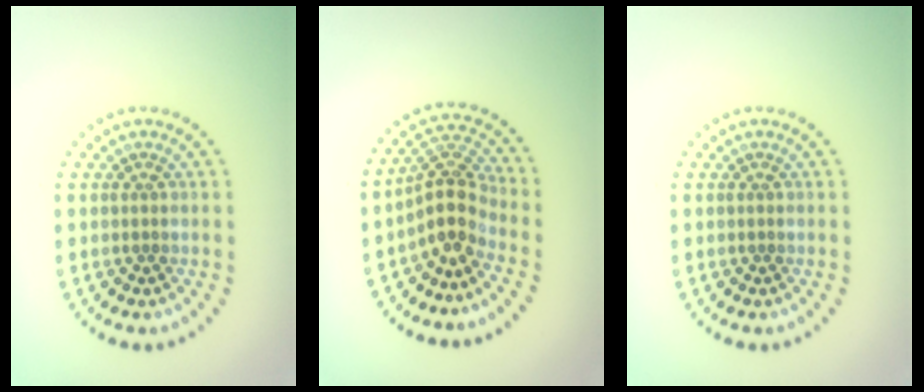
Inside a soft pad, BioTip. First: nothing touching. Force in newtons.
{"total": 3.7, "press": 2.7, "slide": 2.6}
{"total": 0.0}